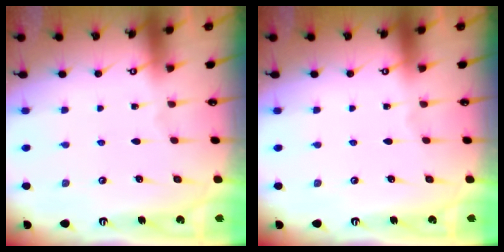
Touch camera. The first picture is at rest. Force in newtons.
{"total": 0.0}